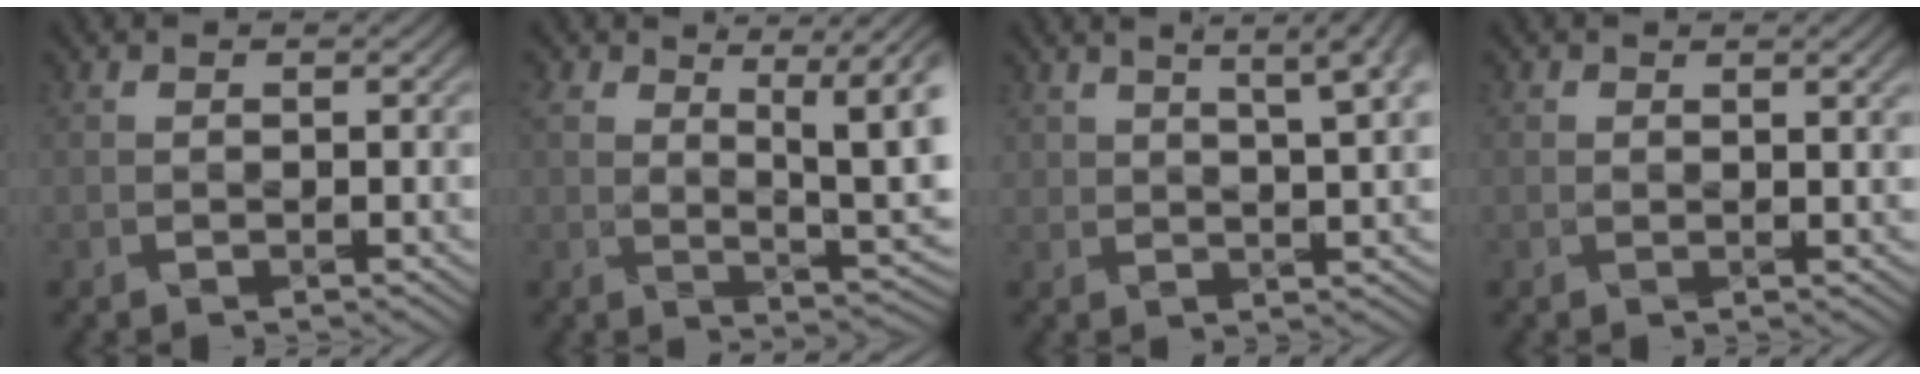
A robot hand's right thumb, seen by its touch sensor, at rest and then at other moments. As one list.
[{"total": 10.5, "force": [3.5, 4.4, 8.9], "torque": [-0.161, -0.004, 0.059]}, {"total": 8.7, "force": [4.8, 2.8, 6.6], "torque": [-0.092, 0.022, 0.063]}, {"total": 1.6, "force": [1.0, 0.5, 1.1], "torque": [-0.016, 0.000, 0.016]}]